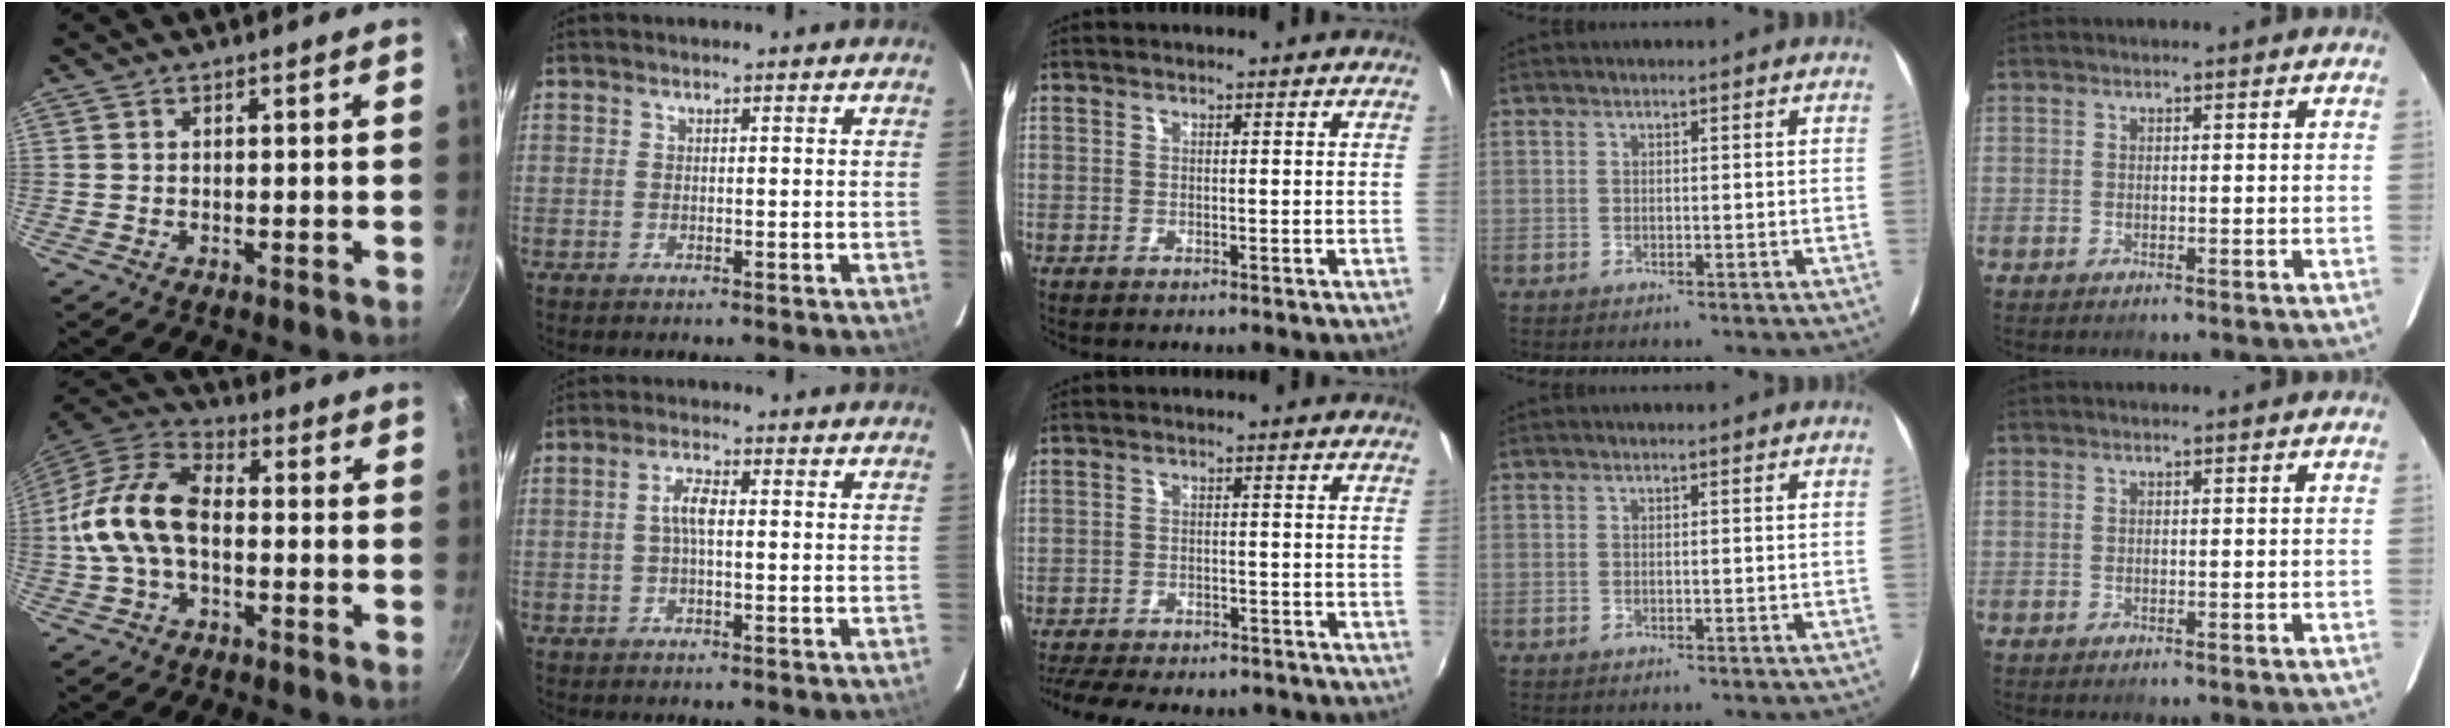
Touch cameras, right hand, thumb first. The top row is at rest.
{"thumb": {"total": 15.0, "force": [-1.4, 9.2, 11.8], "torque": [-0.209, 0.041, -0.042]}, "index": {"total": 3.4, "force": [0.0, 1.2, 3.2], "torque": [-0.064, 0.005, 0.002]}, "middle": {"total": 14.3, "force": [-12.2, 4.3, 6.1], "torque": [-0.138, -0.022, -0.168]}}